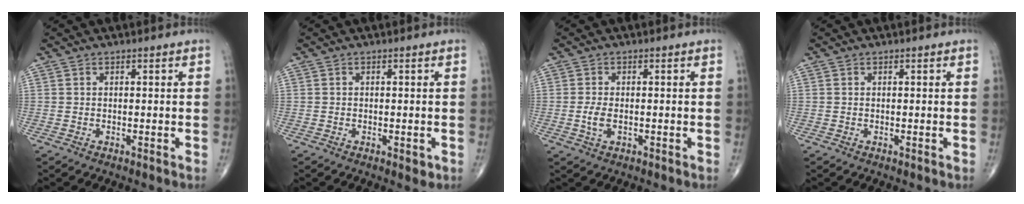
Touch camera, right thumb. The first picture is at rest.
{"total": 1.4, "force": [-0.5, 0.7, 1.1], "torque": [-0.011, -0.002, -0.006]}
{"total": 2.9, "force": [-0.5, 1.5, 2.4], "torque": [-0.054, -0.001, -0.011]}
{"total": 0.0}